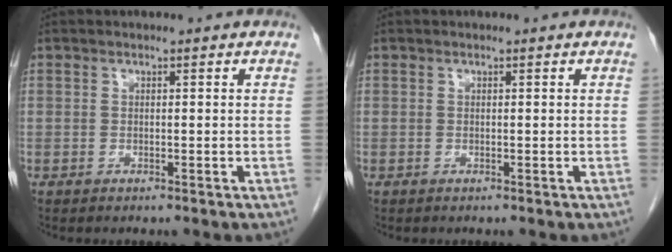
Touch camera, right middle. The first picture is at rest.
{"total": 0.0}